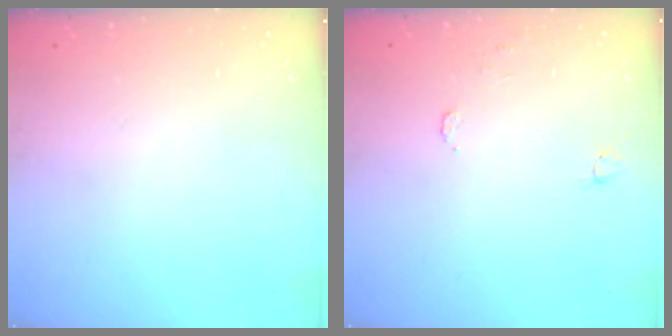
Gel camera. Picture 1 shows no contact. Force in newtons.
{"total": 6.1, "press": 6.1, "slide": 0.5}